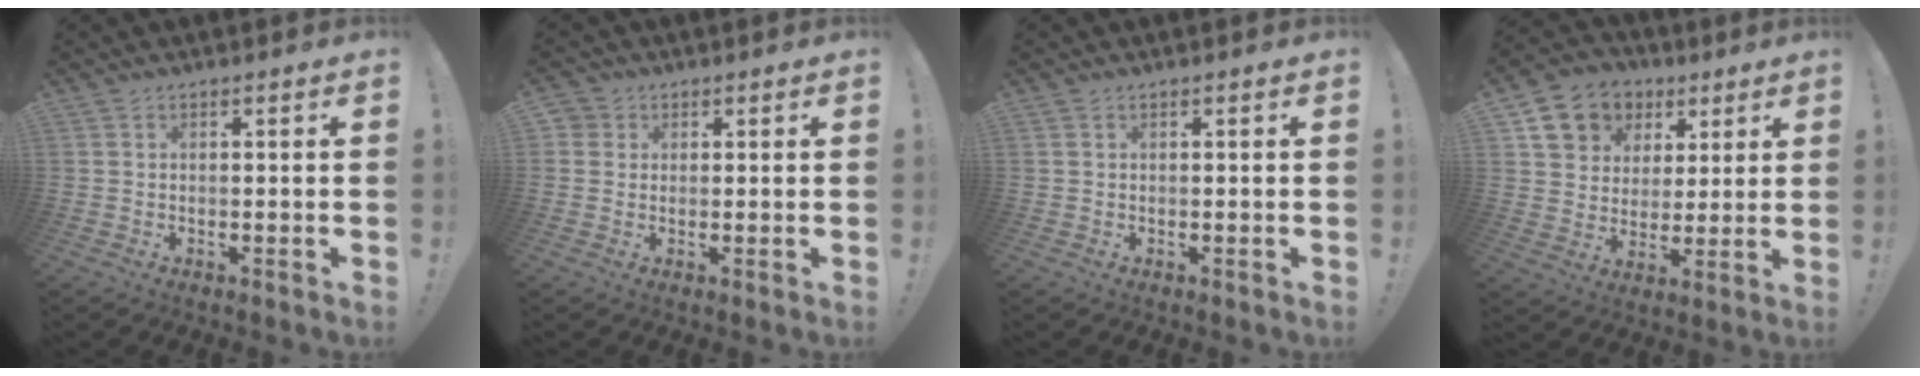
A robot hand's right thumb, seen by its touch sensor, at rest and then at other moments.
{"total": 2.6, "force": [0.8, 2.4, 0.7], "torque": [-0.013, 0.001, 0.014]}
{"total": 0.0}
{"total": 12.6, "force": [5.9, 10.2, 4.3], "torque": [-0.065, -0.028, 0.123]}